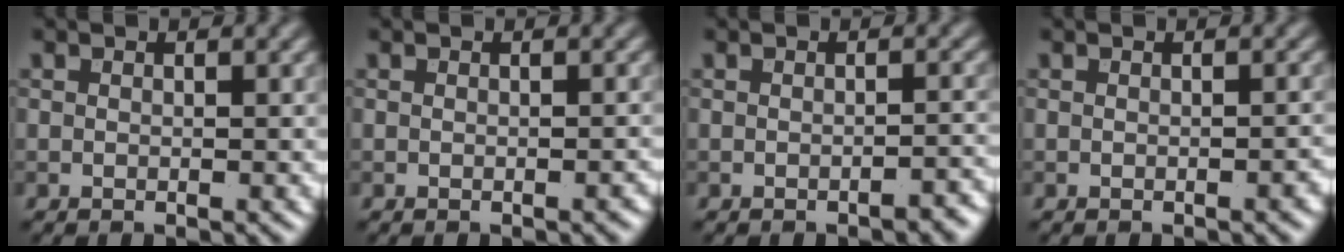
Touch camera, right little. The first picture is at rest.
{"total": 0.6, "force": [-0.5, 0.1, 0.3], "torque": [-0.003, 0.001, -0.005]}
{"total": 1.4, "force": [-1.1, 0.4, 0.8], "torque": [-0.009, 0.004, -0.015]}
{"total": 0.8, "force": [-0.5, 0.2, 0.5], "torque": [-0.008, 0.001, -0.005]}